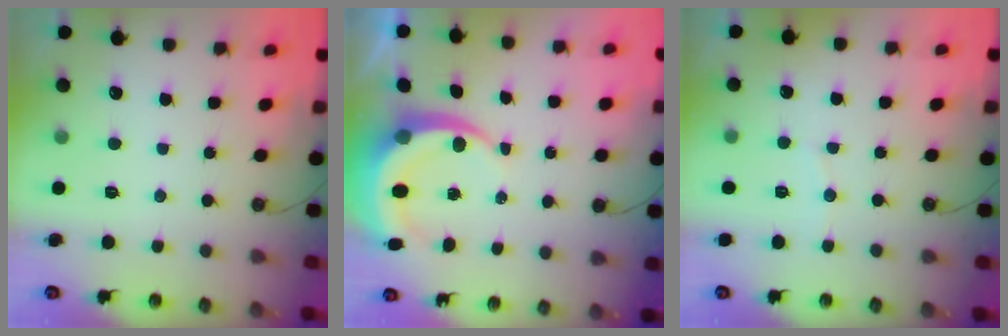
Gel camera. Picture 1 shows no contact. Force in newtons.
{"total": 7.3, "press": 7.3, "slide": 0.9}
{"total": 3.0, "press": 2.9, "slide": 0.7}